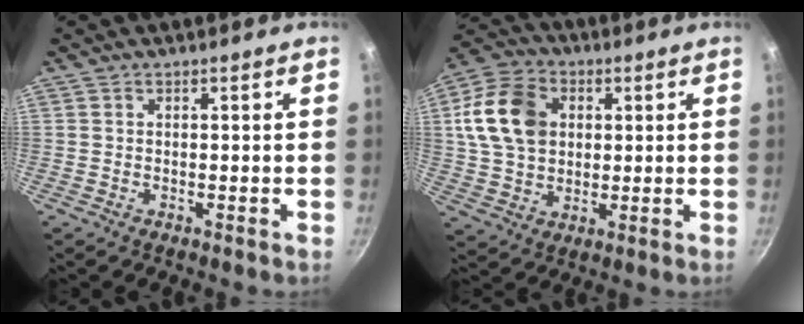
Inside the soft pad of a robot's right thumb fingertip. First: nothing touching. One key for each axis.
{"total": 14.9, "fx": 3.1, "fy": 11.1, "fz": 9.5, "tx": -0.156, "ty": 0.009, "tz": 0.049}